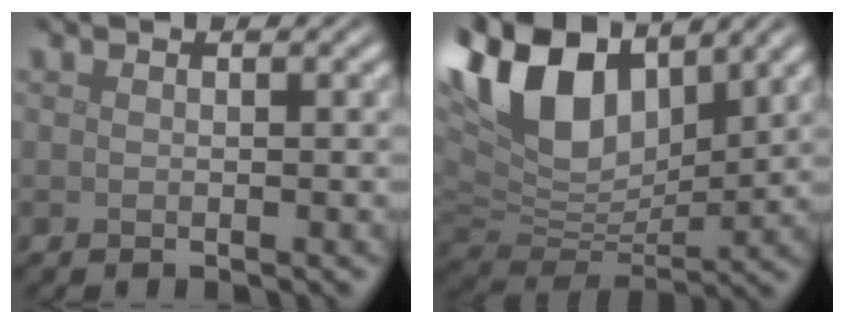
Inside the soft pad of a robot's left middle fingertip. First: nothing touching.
{"total": 12.4, "force": [6.3, 7.3, 7.7], "torque": [-0.181, 0.027, 0.109]}